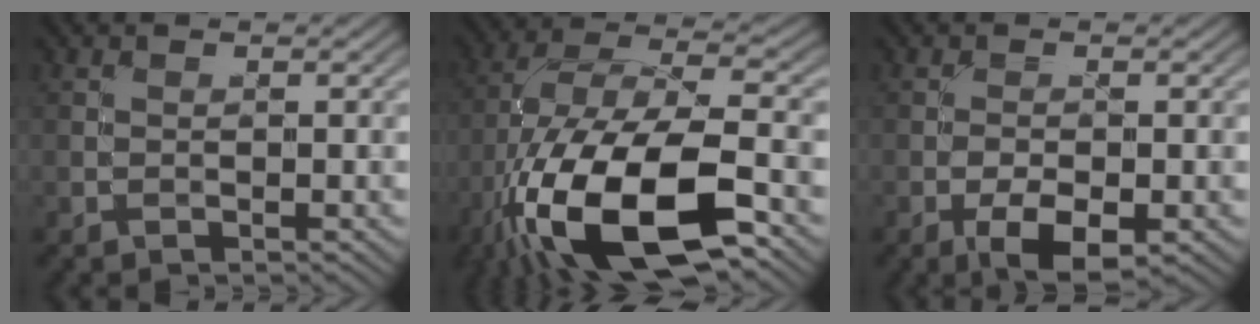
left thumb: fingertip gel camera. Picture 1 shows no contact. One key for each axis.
{"total": 18.6, "fx": -8.6, "fy": 7.7, "fz": 14.6, "tx": -0.299, "ty": -0.021, "tz": -0.155}
{"total": 4.8, "fx": -2.3, "fy": 1.8, "fz": 3.8, "tx": -0.061, "ty": 0.000, "tz": -0.039}